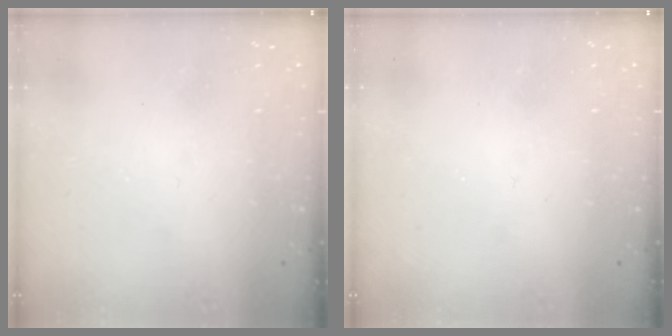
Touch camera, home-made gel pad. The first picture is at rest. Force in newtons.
{"total": 0.0}